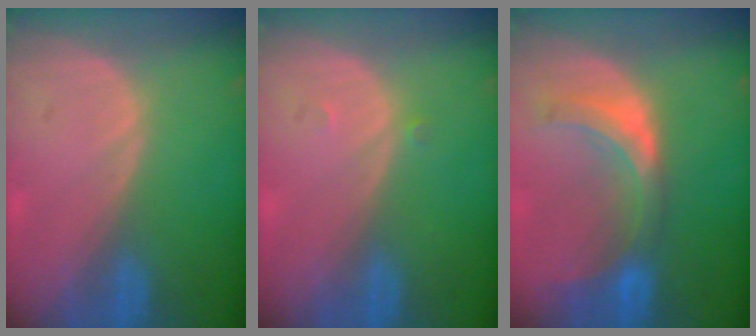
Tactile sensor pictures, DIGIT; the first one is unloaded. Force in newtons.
{"total": 0.7, "press": 0.5, "slide": 0.5}
{"total": 7.6, "press": 6.9, "slide": 3.2}